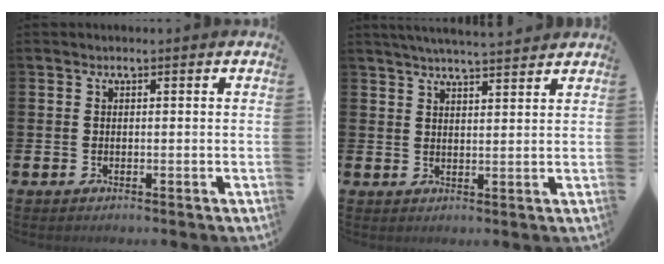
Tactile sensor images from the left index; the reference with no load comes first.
{"total": 4.3, "force": [4.2, -0.3, 0.8], "torque": [-0.024, -0.016, 0.075]}